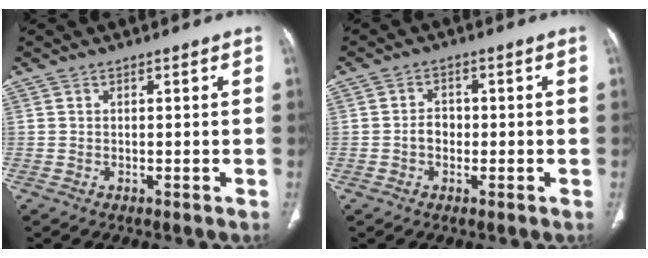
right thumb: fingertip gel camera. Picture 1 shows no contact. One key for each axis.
{"total": 1.3, "fx": -0.4, "fy": 1.0, "fz": 0.7, "tx": -0.005, "ty": 0.005, "tz": -0.009}